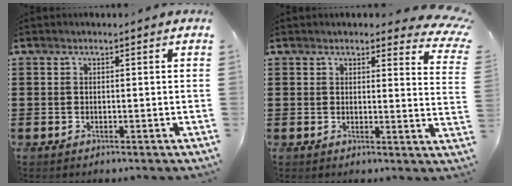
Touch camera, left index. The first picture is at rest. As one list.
[{"total": 3.7, "force": [3.4, 0.6, 1.3], "torque": [-0.023, -0.013, 0.059]}]